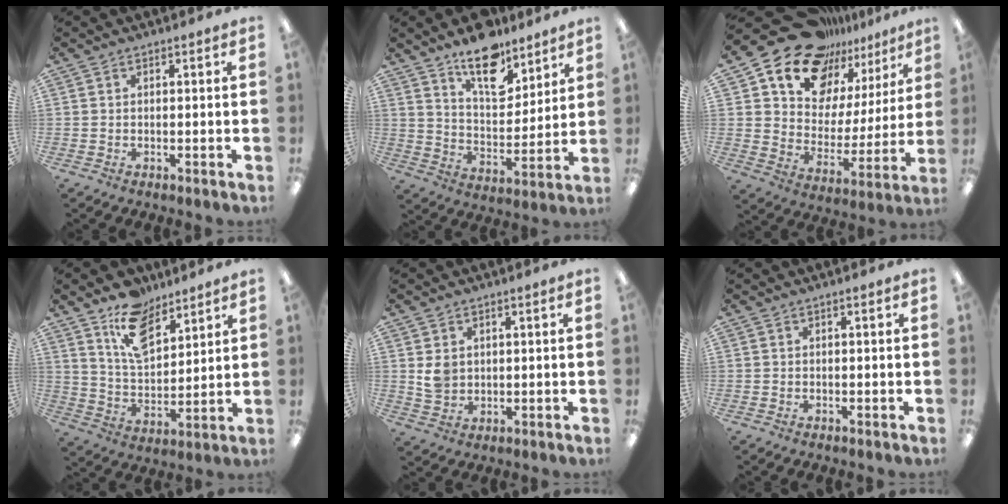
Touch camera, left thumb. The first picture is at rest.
{"total": 14.6, "force": [10.8, 6.8, 7.0], "torque": [-0.096, -0.068, 0.193]}
{"total": 16.0, "force": [13.3, 8.3, 3.1], "torque": [-0.085, -0.115, 0.238]}
{"total": 12.7, "force": [8.9, 6.7, 6.1], "torque": [-0.098, -0.044, 0.163]}
{"total": 4.6, "force": [1.5, 3.7, 2.3], "torque": [-0.039, 0.003, 0.029]}
{"total": 0.0}